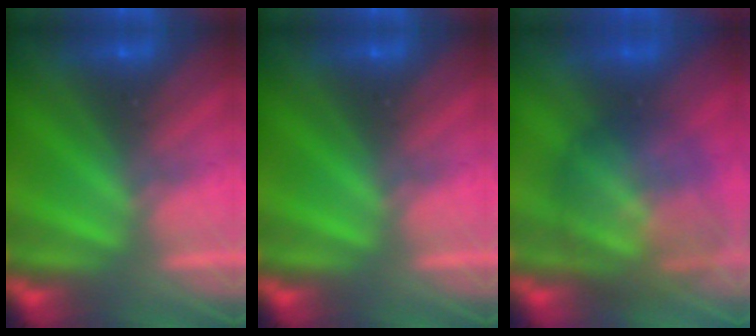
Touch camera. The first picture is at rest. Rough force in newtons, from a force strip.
{"total": 0.0}
{"total": 7.4}